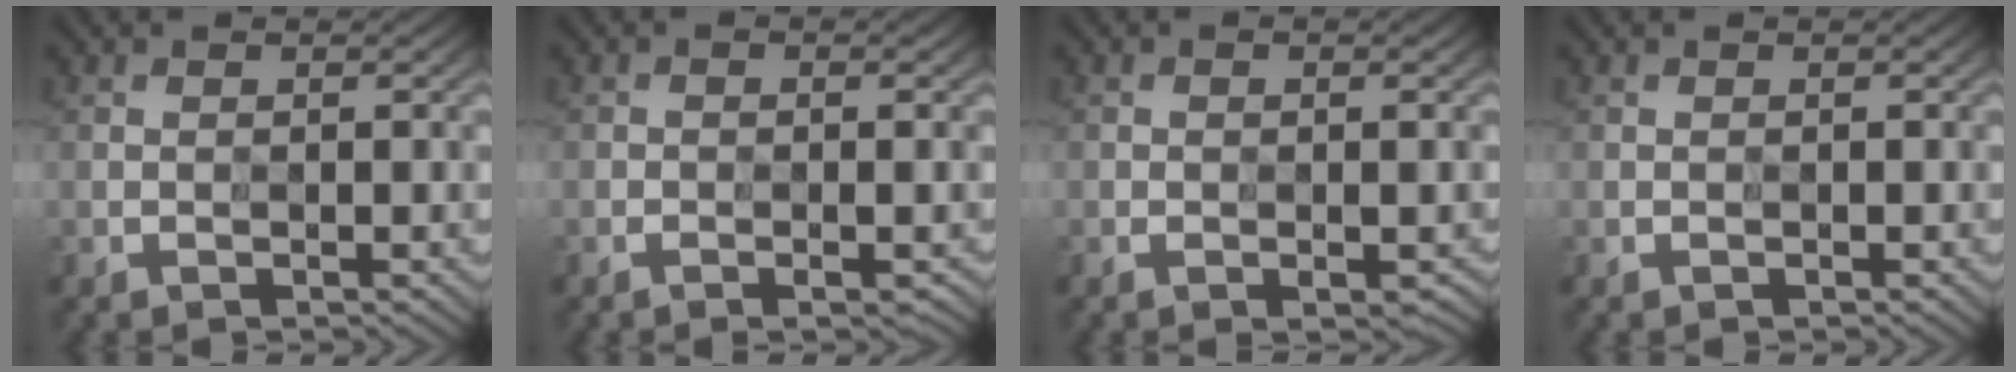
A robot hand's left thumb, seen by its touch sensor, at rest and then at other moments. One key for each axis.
{"total": 2.1, "fx": -1.1, "fy": 0.3, "fz": 1.8, "tx": -0.027, "ty": -0.003, "tz": -0.017}
{"total": 1.7, "fx": -0.7, "fy": 0.3, "fz": 1.5, "tx": -0.023, "ty": -0.003, "tz": -0.009}
{"total": 0.0}